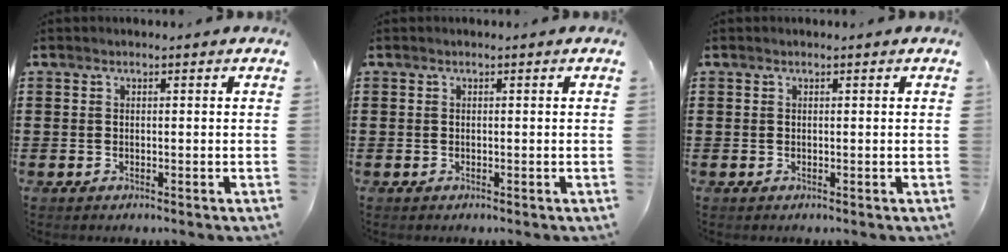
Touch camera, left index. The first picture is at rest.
{"total": 0.0}
{"total": 0.0}